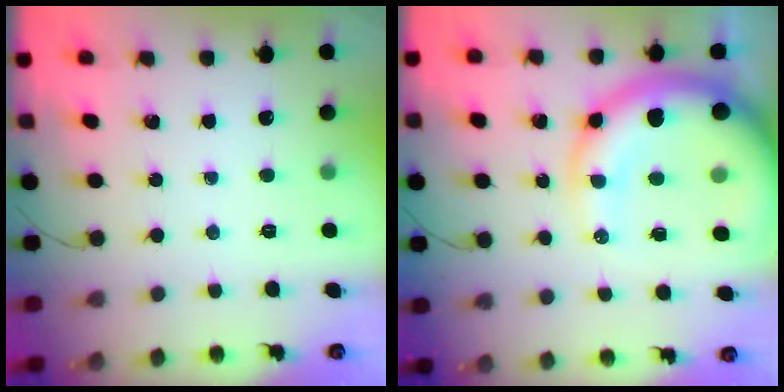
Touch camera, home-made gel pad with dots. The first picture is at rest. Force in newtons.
{"total": 21.8, "press": 21.2, "slide": 5.2}